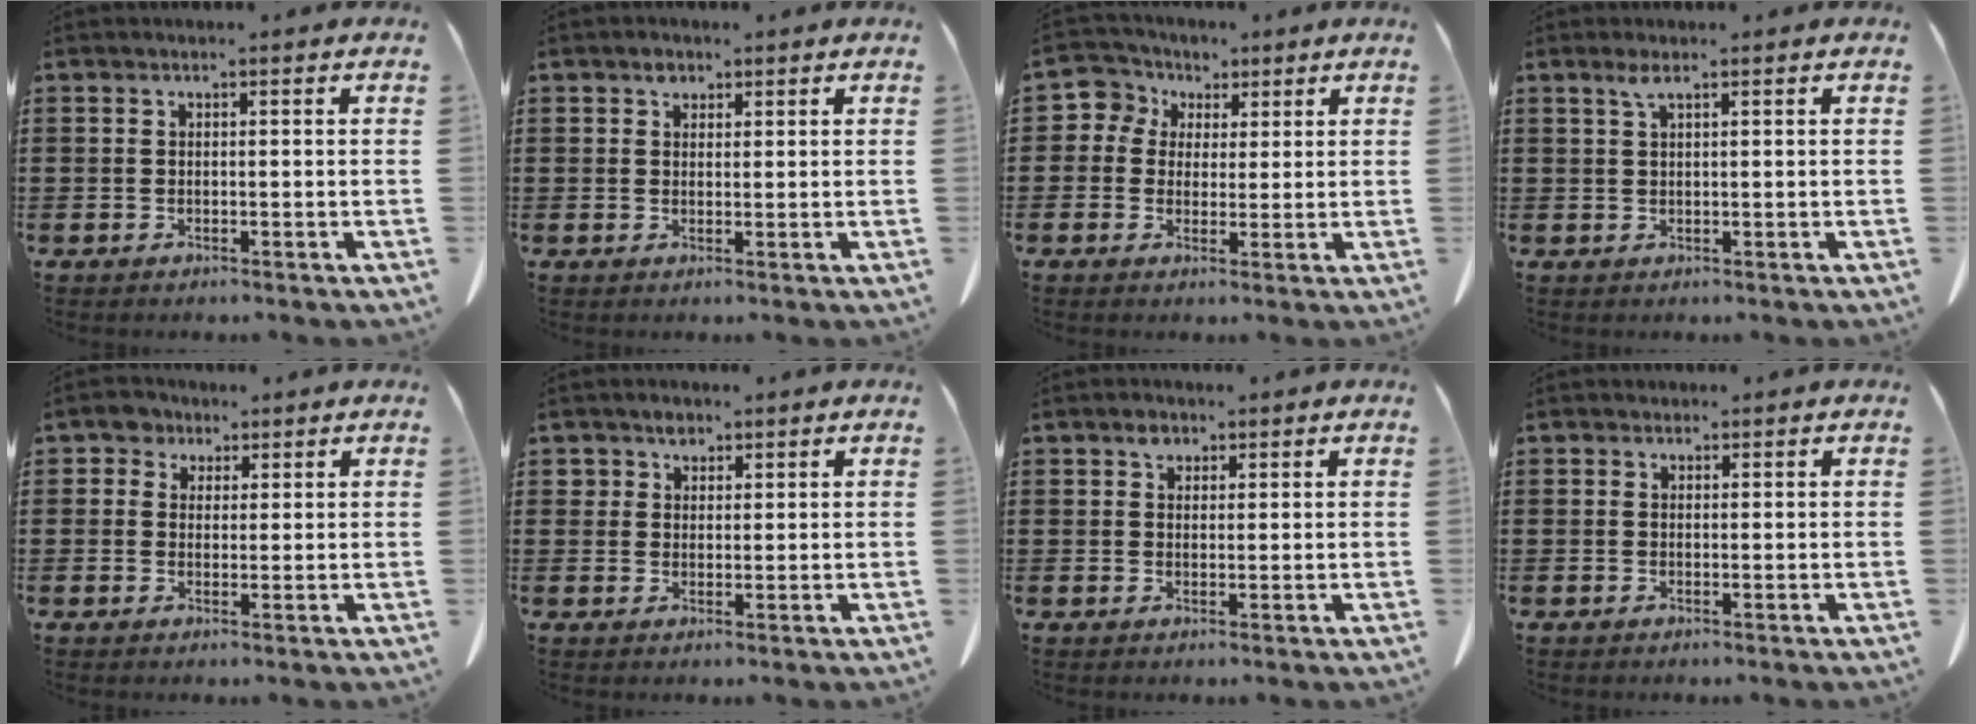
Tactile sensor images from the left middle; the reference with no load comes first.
{"total": 1.7, "force": [1.1, 1.1, 0.7], "torque": [-0.010, 0.000, 0.020]}
{"total": 4.5, "force": [1.5, 4.3, 0.3], "torque": [-0.035, 0.003, 0.022]}
{"total": 1.7, "force": [0.9, 0.3, 1.4], "torque": [-0.032, 0.002, 0.016]}
{"total": 3.0, "force": [2.0, 2.2, 0.4], "torque": [-0.012, 0.008, 0.035]}
{"total": 2.4, "force": [1.7, 1.6, 0.5], "torque": [-0.010, 0.001, 0.030]}
{"total": 2.0, "force": [1.3, 1.2, 0.9], "torque": [-0.014, 0.001, 0.023]}
{"total": 0.6, "force": [0.3, 0.5, 0.0], "torque": [-0.002, 0.003, 0.006]}